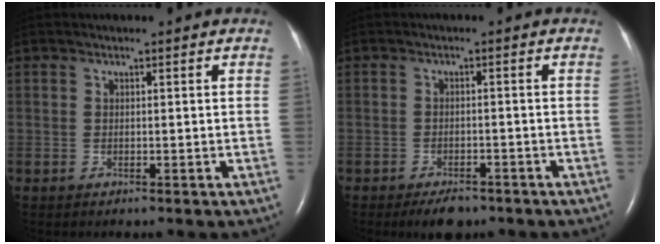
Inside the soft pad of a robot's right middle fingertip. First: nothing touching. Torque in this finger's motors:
{"motor_torque": [0.20, -0.16, 0.02, 0.02]}